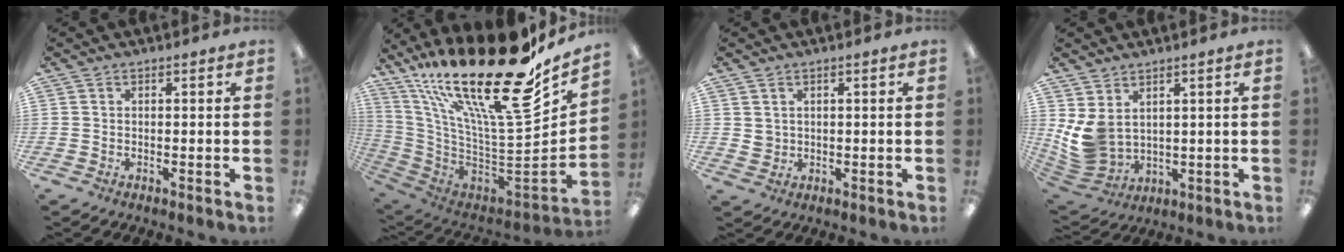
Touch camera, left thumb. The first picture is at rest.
{"total": 29.5, "force": [18.4, 7.7, 21.8], "torque": [-0.343, -0.168, 0.309]}
{"total": 2.6, "force": [1.2, 2.2, 0.4], "torque": [-0.003, 0.001, 0.021]}
{"total": 8.1, "force": [2.6, 5.9, 4.8], "torque": [-0.128, -0.019, 0.053]}